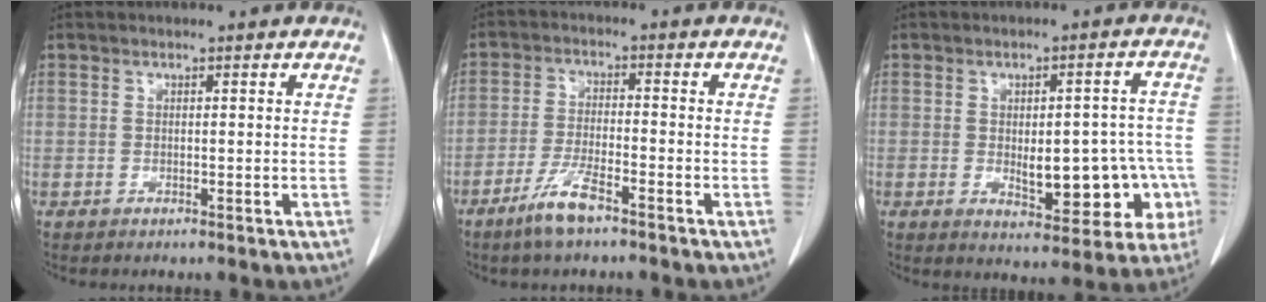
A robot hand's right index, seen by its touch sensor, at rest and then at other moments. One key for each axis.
{"total": 6.0, "fx": -4.2, "fy": 0.7, "fz": 4.3, "tx": -0.092, "ty": -0.008, "tz": -0.080}
{"total": 11.7, "fx": -2.7, "fy": 5.4, "fz": 10.0, "tx": -0.112, "ty": 0.024, "tz": -0.018}